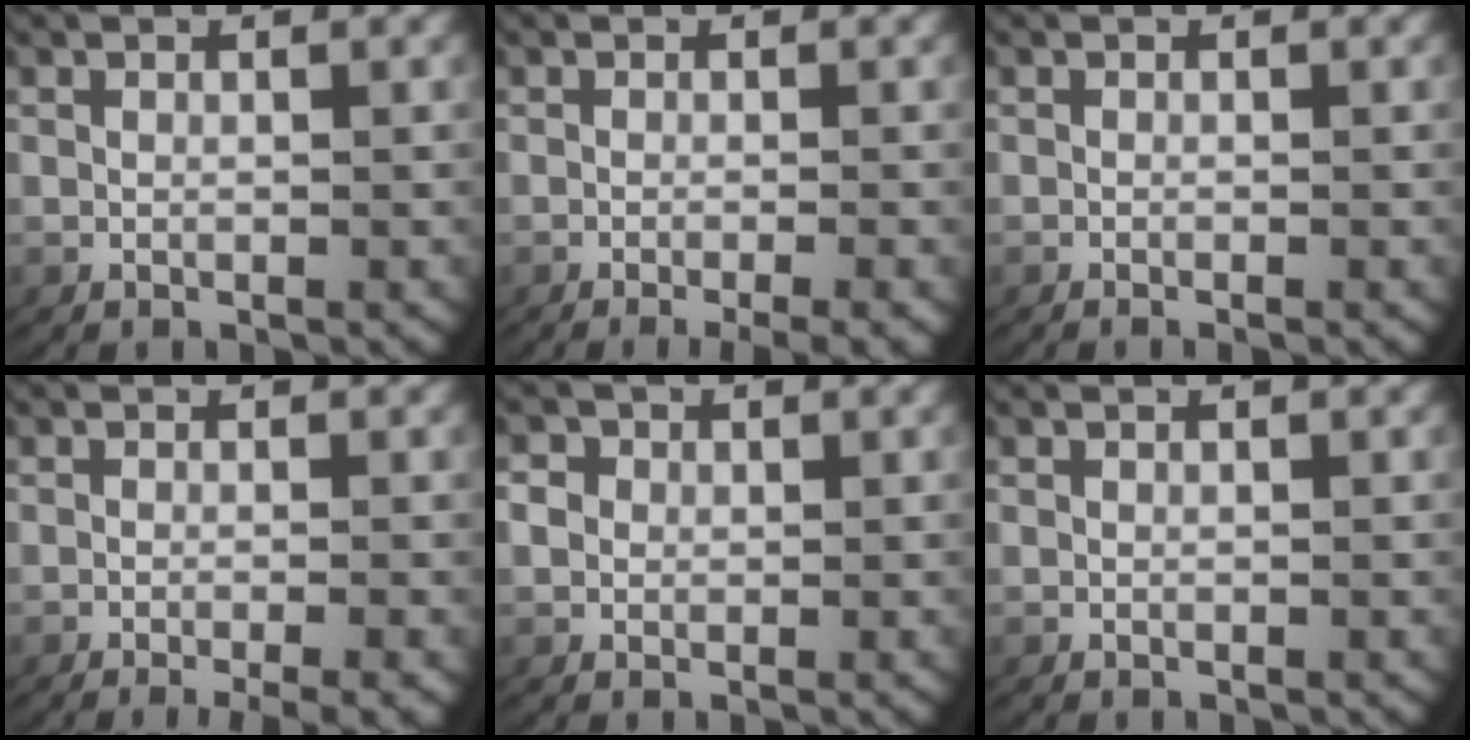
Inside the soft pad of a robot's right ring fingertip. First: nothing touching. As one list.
[{"total": 4.0, "force": [-3.0, 0.7, 2.5], "torque": [-0.021, -0.002, -0.045]}, {"total": 0.9, "force": [-0.8, 0.1, 0.5], "torque": [-0.002, 0.002, -0.014]}, {"total": 4.5, "force": [-3.5, 1.0, 2.6], "torque": [-0.023, -0.004, -0.051]}, {"total": 2.1, "force": [0.3, 1.9, 0.7], "torque": [-0.027, -0.003, 0.005]}, {"total": 0.0}]